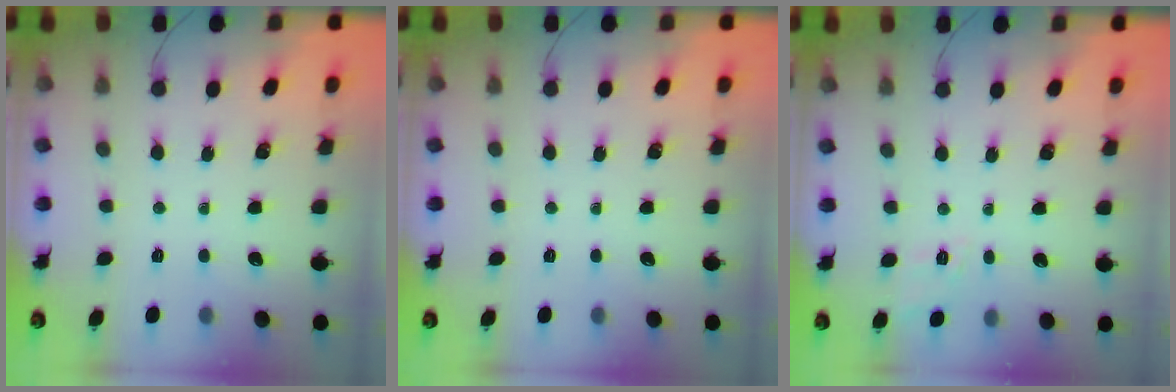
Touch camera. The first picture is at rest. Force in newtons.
{"total": 0.0}
{"total": 3.0, "press": 2.4, "slide": 1.8}